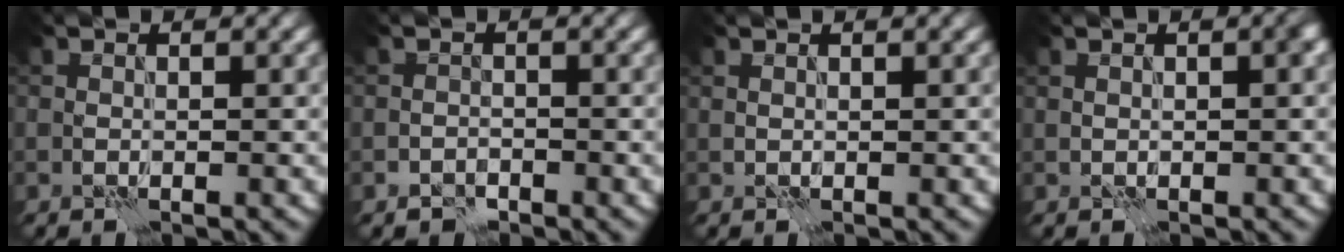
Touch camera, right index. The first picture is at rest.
{"total": 1.3, "force": [-1.0, 0.7, 0.2], "torque": [-0.001, 0.003, -0.021]}
{"total": 1.2, "force": [1.0, 0.1, 0.5], "torque": [-0.010, -0.002, 0.014]}
{"total": 0.7, "force": [0.4, 0.1, 0.6], "torque": [-0.009, 0.002, 0.006]}